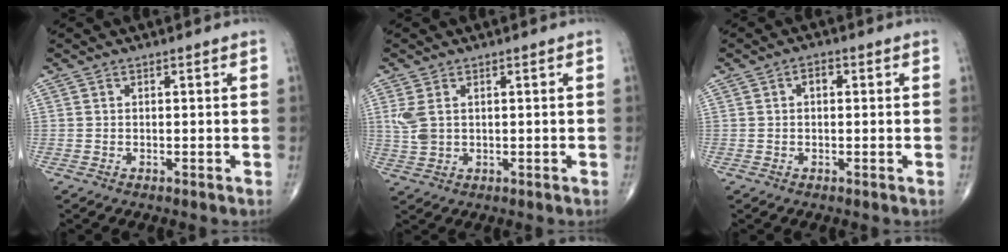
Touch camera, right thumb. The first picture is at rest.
{"total": 4.0, "force": [1.1, 2.6, 2.9], "torque": [-0.074, -0.001, 0.028]}
{"total": 1.9, "force": [0.3, 1.2, 1.4], "torque": [-0.018, 0.008, 0.002]}